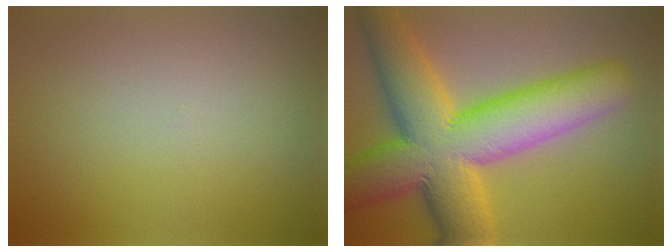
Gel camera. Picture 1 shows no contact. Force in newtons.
{"total": 14.4, "press": 14.4, "slide": 0.3}